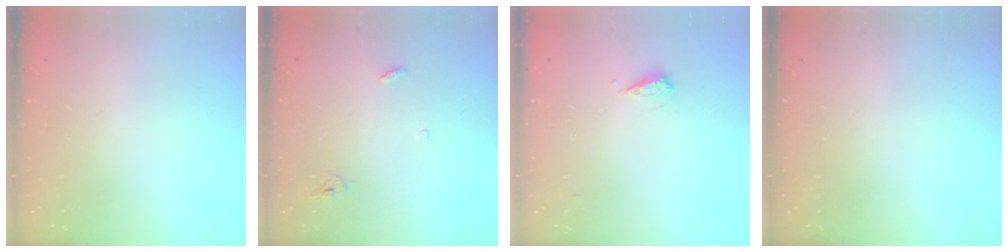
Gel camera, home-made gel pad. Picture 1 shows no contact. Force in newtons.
{"total": 3.1, "press": 3.1, "slide": 0.2}
{"total": 8.3, "press": 8.3, "slide": 0.9}
{"total": 0.0}